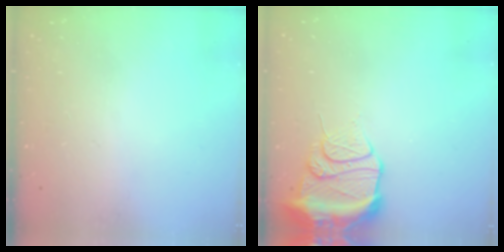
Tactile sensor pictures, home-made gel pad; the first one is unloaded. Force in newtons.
{"total": 14.0, "press": 13.9, "slide": 1.7}